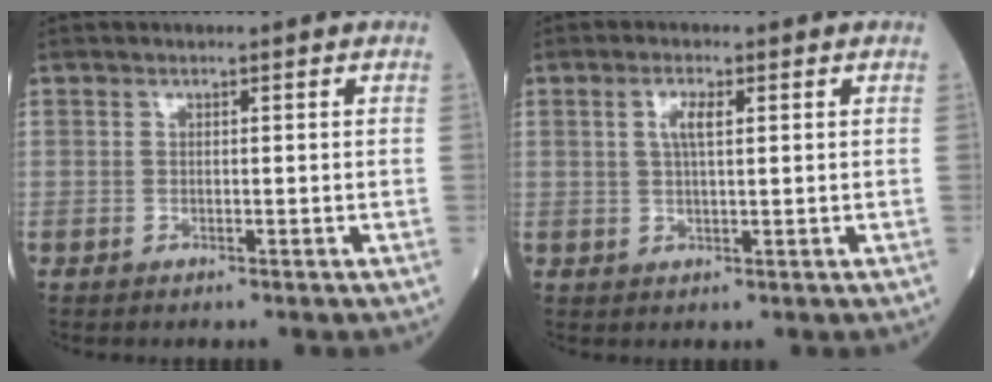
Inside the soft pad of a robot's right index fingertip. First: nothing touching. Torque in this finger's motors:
{"motor_torque": [0.02, 0.01, 0.04, 0.02]}